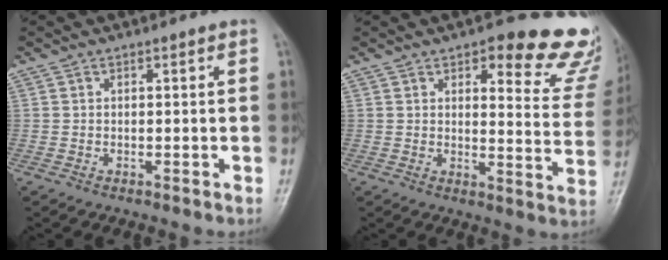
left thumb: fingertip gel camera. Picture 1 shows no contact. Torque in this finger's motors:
{"motor_torque": [0.27, 0.08, 0.07, 0.04, 0.08]}